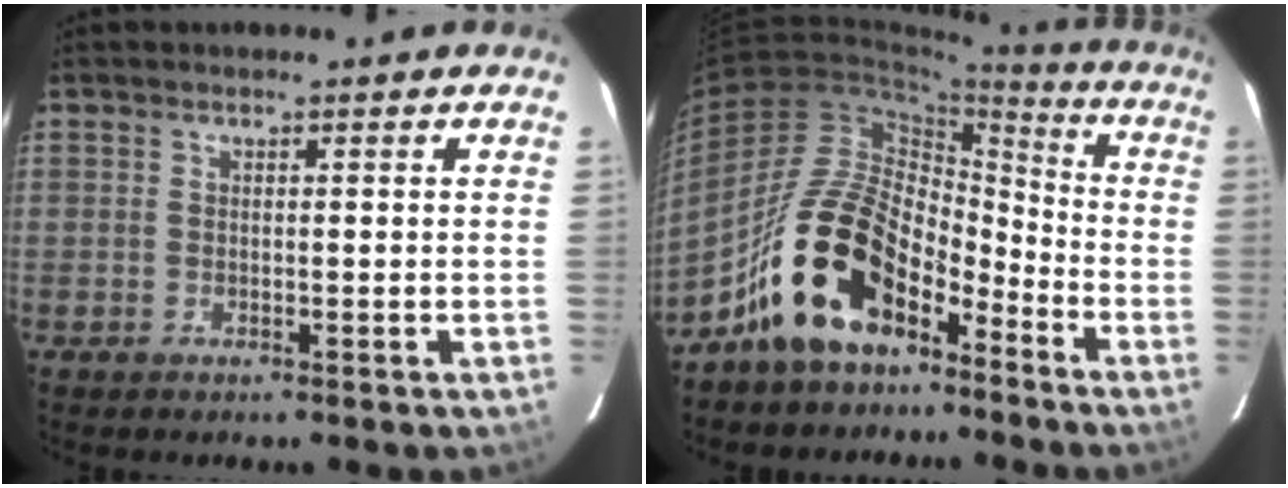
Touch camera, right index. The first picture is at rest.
{"total": 17.3, "force": [-11.1, 9.0, 9.8], "torque": [-0.181, 0.026, -0.190]}